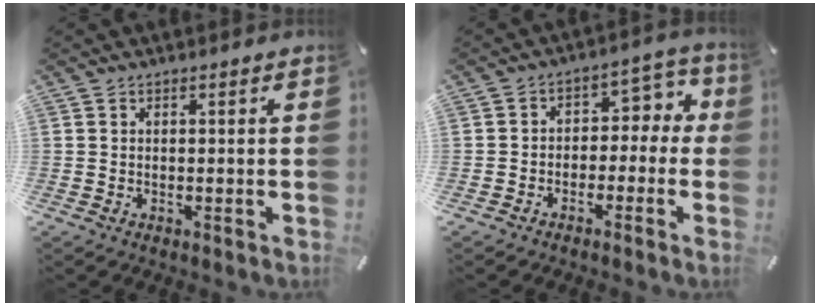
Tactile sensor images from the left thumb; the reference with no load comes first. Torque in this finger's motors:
{"motor_torque": [0.00, -0.20, 0.19, 0.29, -0.01]}